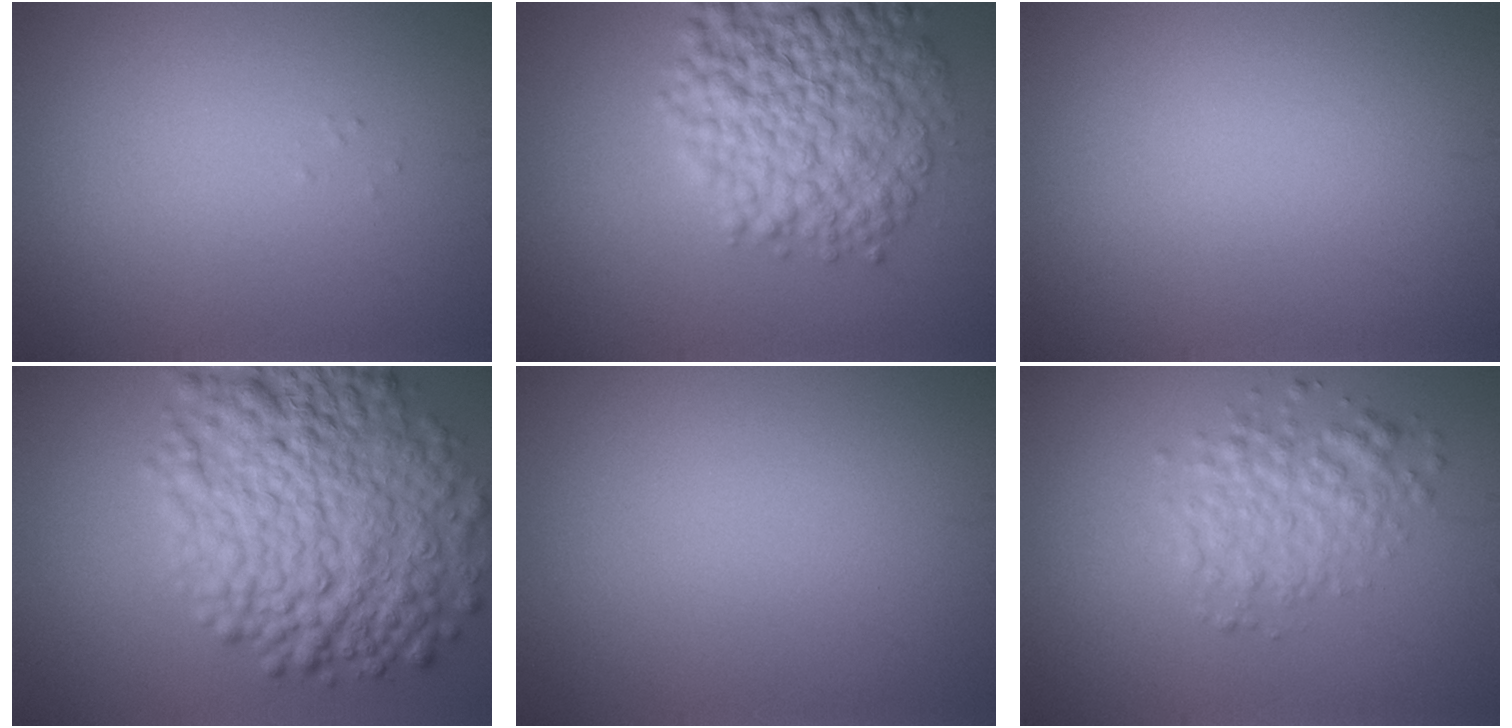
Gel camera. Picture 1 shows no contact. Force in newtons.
{"total": 9.7, "press": 9.7, "slide": 0.4}
{"total": 0.0}
{"total": 11.5, "press": 11.5, "slide": 0.2}
{"total": 0.0}
{"total": 3.5, "press": 3.5, "slide": 0.1}